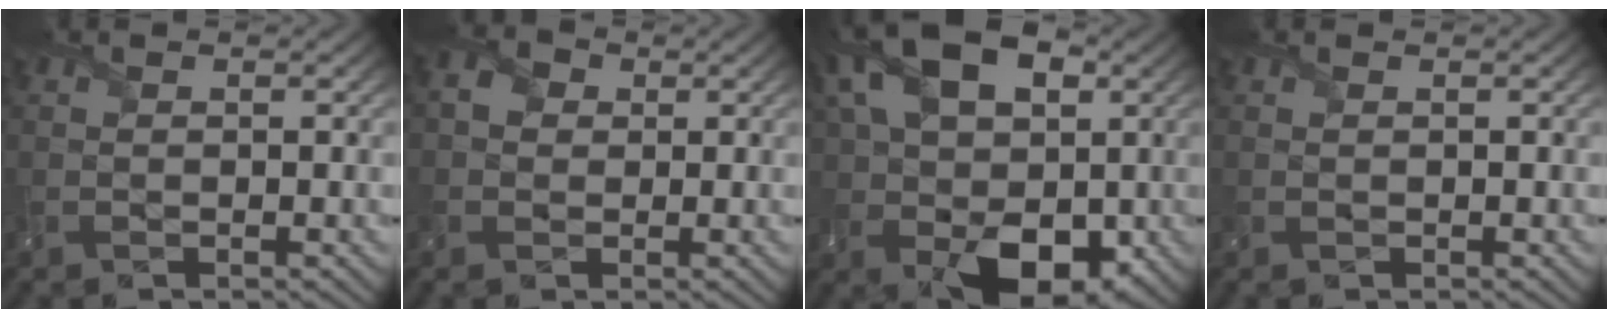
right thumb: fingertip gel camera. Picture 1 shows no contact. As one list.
[{"total": 2.4, "force": [0.3, 2.2, 1.1], "torque": [-0.026, 0.004, -0.004]}, {"total": 17.5, "force": [2.5, 11.2, 13.2], "torque": [-0.232, -0.004, 0.046]}, {"total": 0.0}]